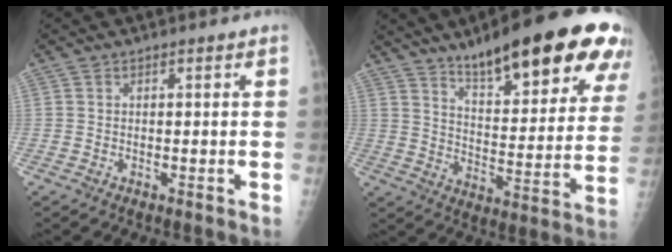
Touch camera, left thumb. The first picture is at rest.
{"total": 26.4, "force": [17.0, 6.9, 19.0], "torque": [-0.232, -0.063, 0.244]}